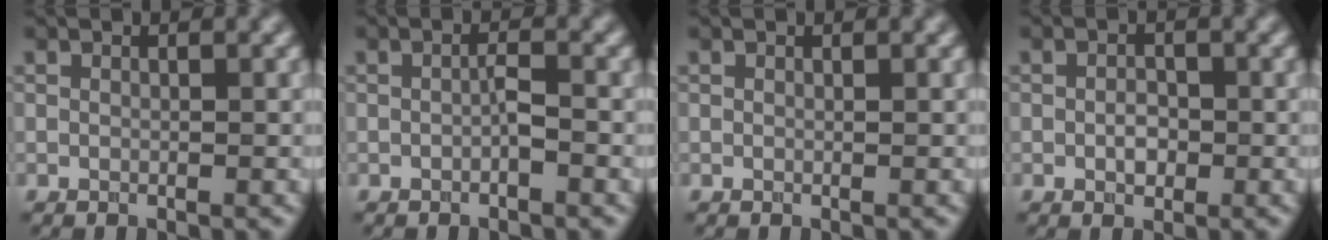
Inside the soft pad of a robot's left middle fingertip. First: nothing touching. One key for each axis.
{"total": 1.2, "fx": -0.5, "fy": 0.1, "fz": 1.1, "tx": -0.019, "ty": 0.005, "tz": -0.008}
{"total": 0.0}
{"total": 1.7, "fx": -0.4, "fy": 1.1, "fz": 1.3, "tx": -0.023, "ty": 0.001, "tz": -0.008}